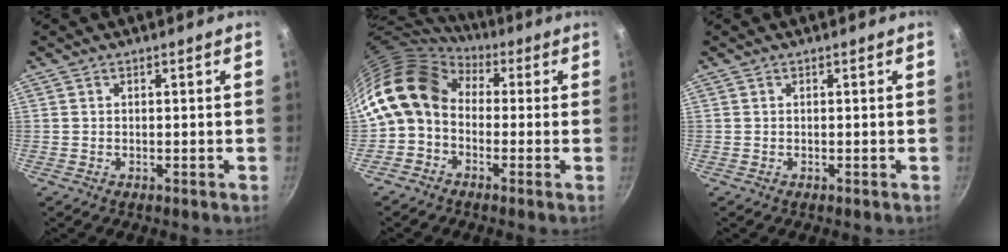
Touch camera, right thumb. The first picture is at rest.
{"total": 12.0, "force": [0.8, 9.2, 7.5], "torque": [-0.123, 0.028, -0.010]}
{"total": 0.0}